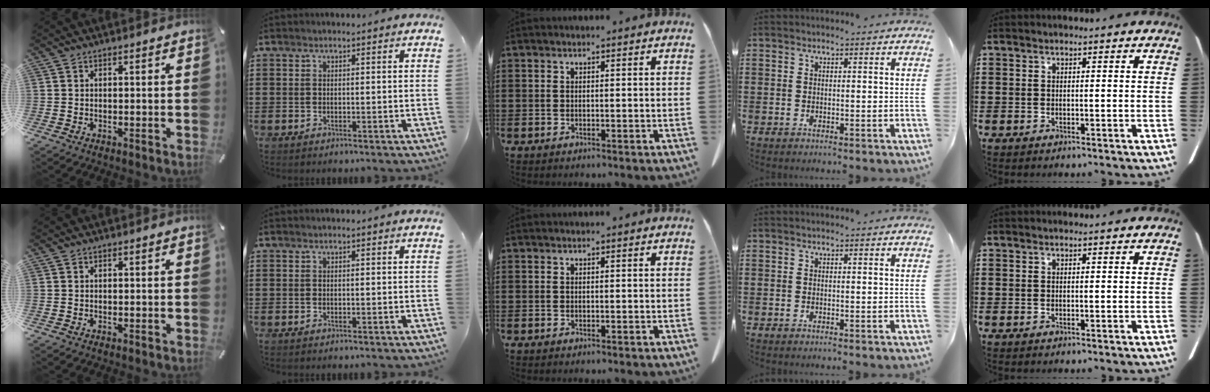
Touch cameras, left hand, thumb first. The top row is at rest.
{}